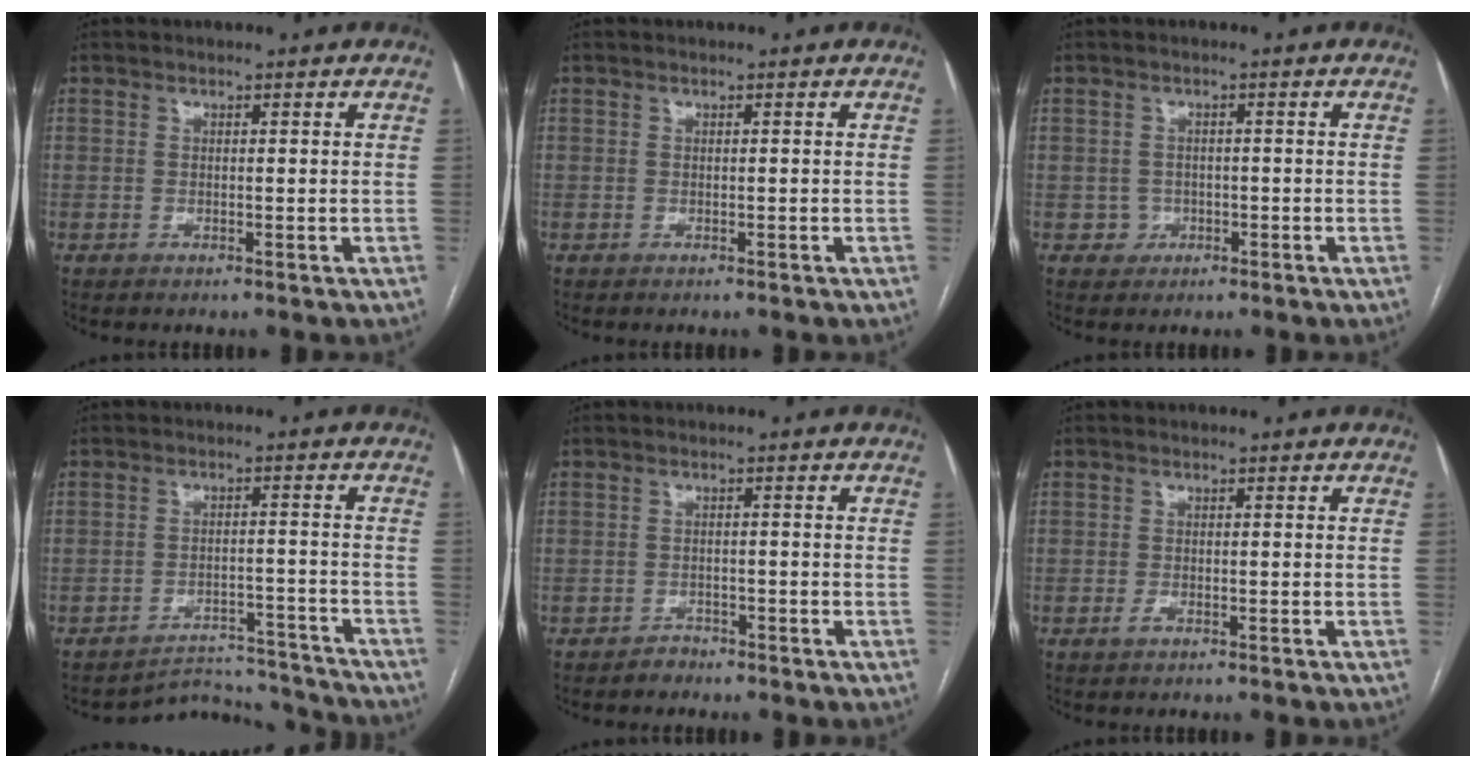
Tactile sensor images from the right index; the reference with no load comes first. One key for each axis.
{"total": 0.0}
{"total": 2.3, "fx": -0.6, "fy": 2.2, "fz": -0.1, "tx": 0.016, "ty": 0.012, "tz": -0.009}
{"total": 8.5, "fx": -8.3, "fy": 1.4, "fz": -1.6, "tx": 0.031, "ty": 0.035, "tz": -0.114}
{"total": 1.7, "fx": -1.4, "fy": 0.9, "fz": -0.1, "tx": 0.002, "ty": 0.004, "tz": -0.025}
{"total": 1.0, "fx": -0.5, "fy": 0.5, "fz": 0.7, "tx": -0.009, "ty": 0.002, "tz": -0.006}